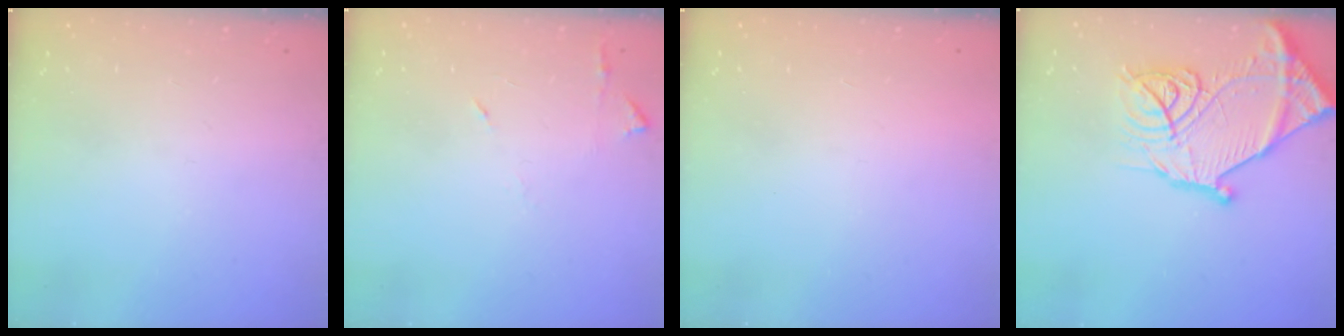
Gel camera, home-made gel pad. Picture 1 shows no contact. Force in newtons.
{"total": 5.8, "press": 5.8, "slide": 0.7}
{"total": 1.6, "press": 1.5, "slide": 0.1}
{"total": 21.2, "press": 21.1, "slide": 1.9}